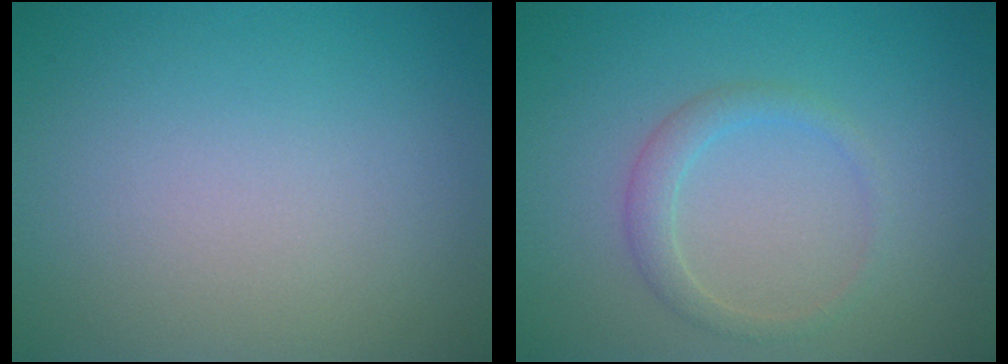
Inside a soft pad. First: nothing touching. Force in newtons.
{"total": 1.8, "press": 1.8, "slide": 0.0}